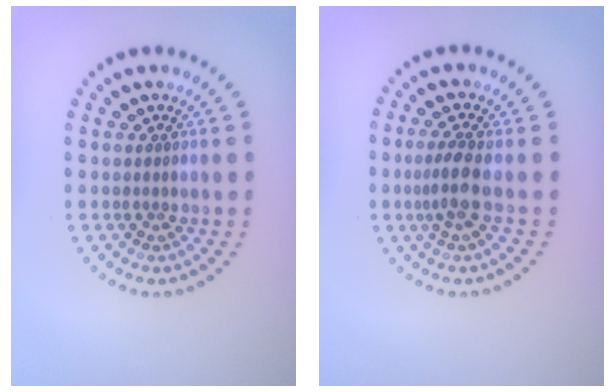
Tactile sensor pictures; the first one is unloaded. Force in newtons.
{"total": 2.4, "press": 2.0, "slide": 1.3}